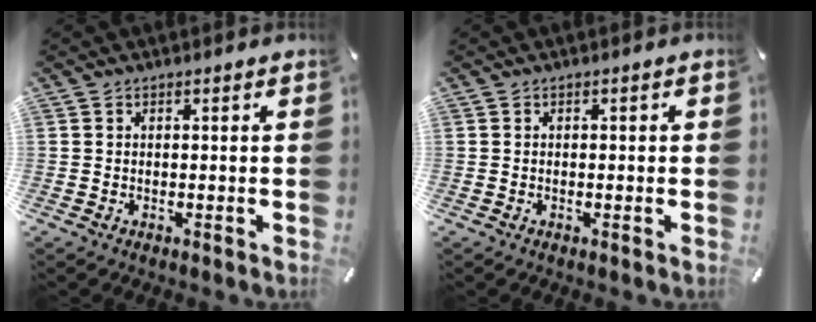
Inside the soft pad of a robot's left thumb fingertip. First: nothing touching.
{"total": 0.6, "force": [-0.3, 0.4, 0.4], "torque": [-0.008, -0.001, -0.005]}